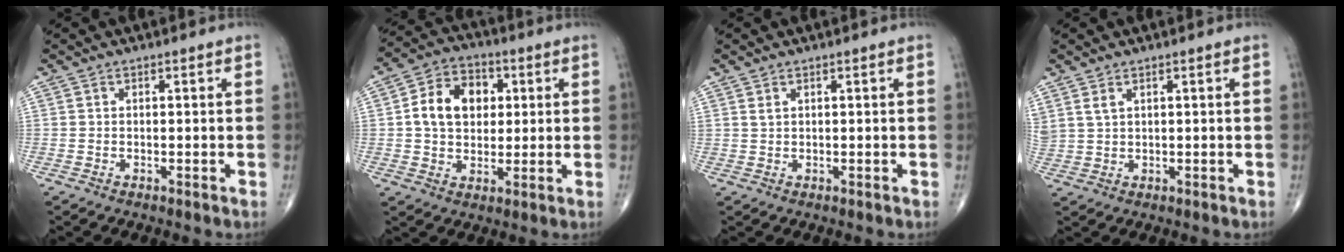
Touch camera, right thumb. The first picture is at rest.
{"total": 11.3, "force": [1.9, 8.3, 7.4], "torque": [-0.100, 0.009, 0.026]}
{"total": 0.9, "force": [0.7, 0.3, 0.6], "torque": [-0.009, 0.002, 0.015]}
{"total": 2.7, "force": [1.7, 1.3, 1.7], "torque": [-0.041, 0.001, 0.046]}